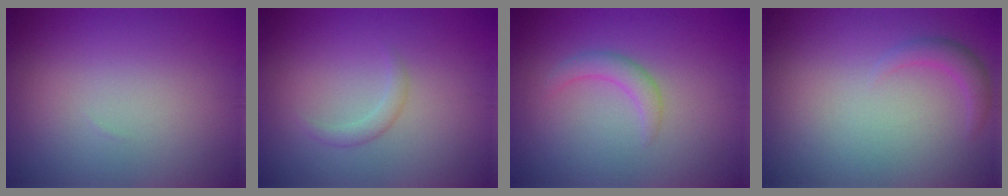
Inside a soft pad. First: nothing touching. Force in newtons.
{"total": 1.2, "press": 1.2, "slide": 0.1}
{"total": 1.9, "press": 1.8, "slide": 0.3}
{"total": 1.6, "press": 1.6, "slide": 0.1}